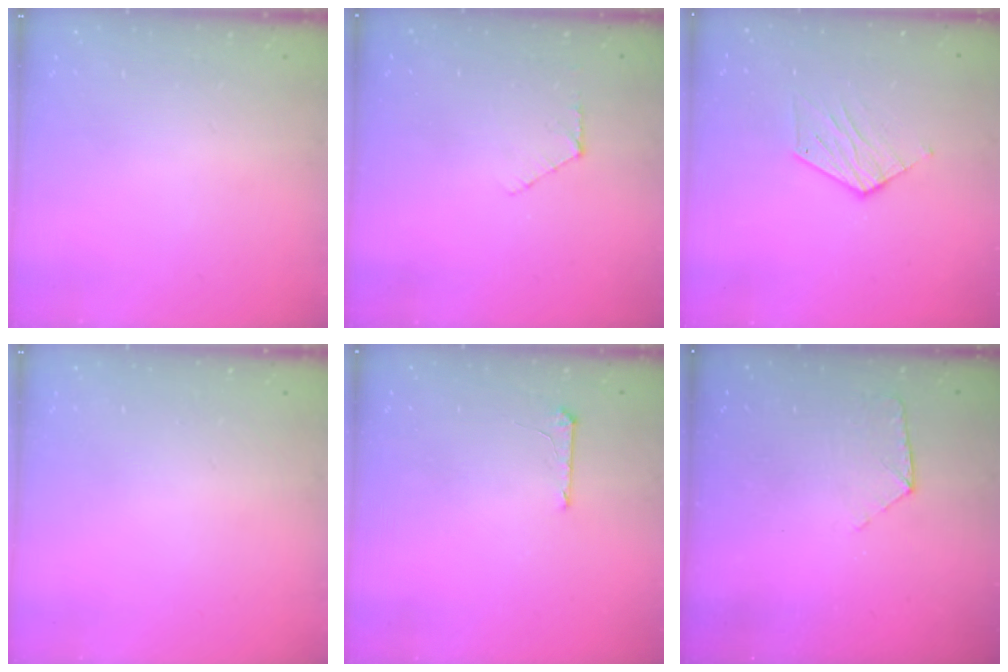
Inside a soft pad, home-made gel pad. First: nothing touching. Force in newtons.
{"total": 5.7, "press": 5.7, "slide": 0.6}
{"total": 8.0, "press": 8.0, "slide": 0.4}
{"total": 0.0}
{"total": 5.5, "press": 5.5, "slide": 0.6}
{"total": 7.3, "press": 7.2, "slide": 0.7}